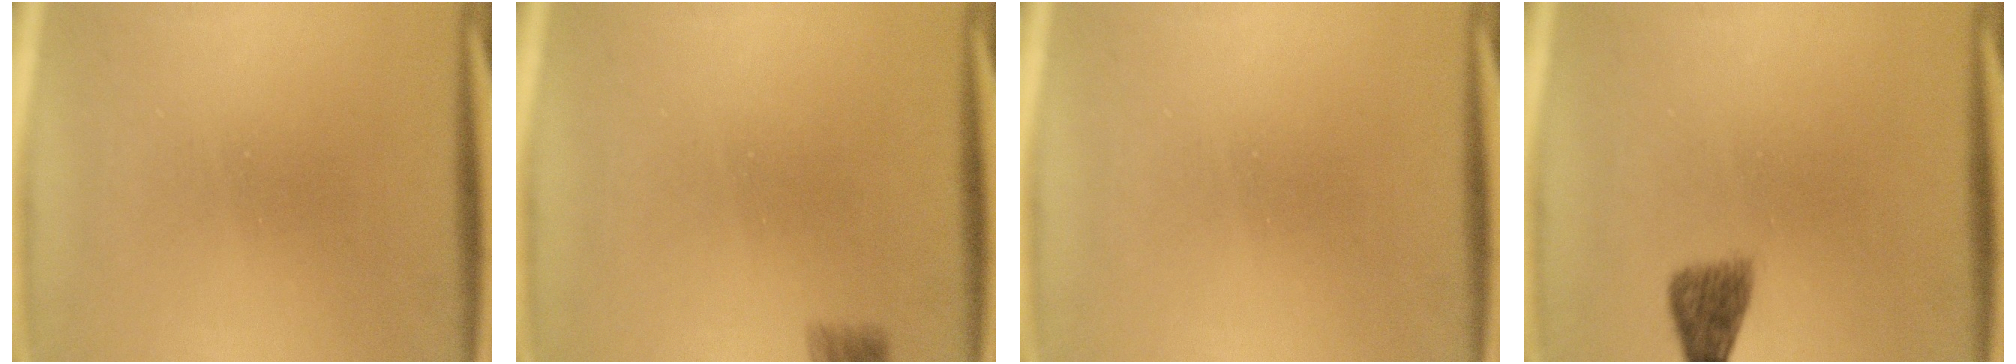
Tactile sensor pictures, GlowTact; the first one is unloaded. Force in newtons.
{"total": 2.1}
{"total": 0.0}
{"total": 2.7}